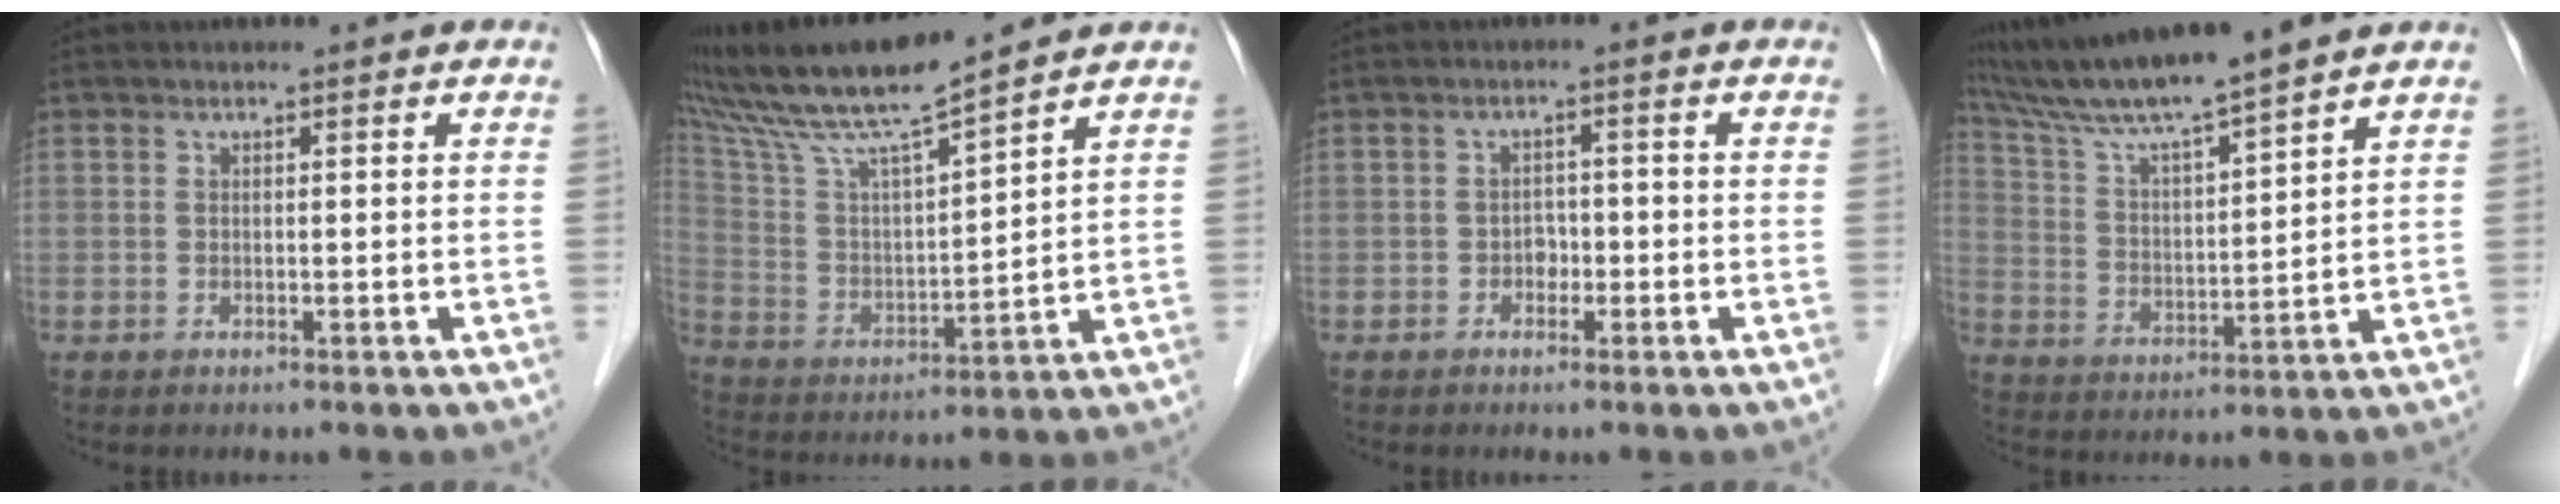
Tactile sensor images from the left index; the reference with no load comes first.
{"total": 14.4, "force": [12.3, -0.6, 7.4], "torque": [-0.150, 0.012, 0.233]}
{"total": 1.8, "force": [-0.8, 1.4, 0.9], "torque": [-0.009, 0.007, -0.013]}
{"total": 12.4, "force": [10.9, -1.2, 5.9], "torque": [-0.113, 0.013, 0.201]}